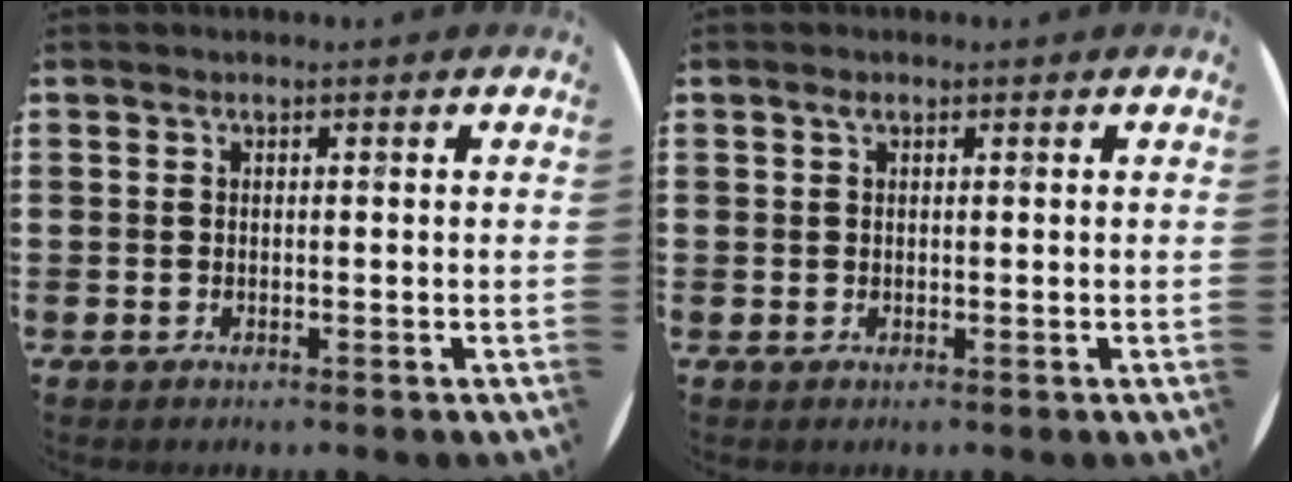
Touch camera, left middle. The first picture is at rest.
{"total": 0.6, "force": [0.4, 0.4, 0.3], "torque": [0.000, 0.000, 0.005]}